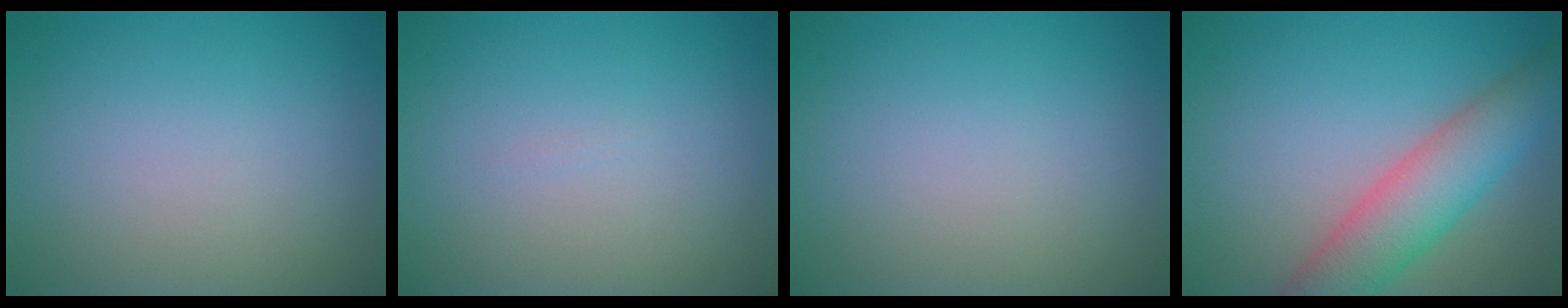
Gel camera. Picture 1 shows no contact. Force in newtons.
{"total": 0.0}
{"total": 0.0}
{"total": 6.4, "press": 6.3, "slide": 0.5}